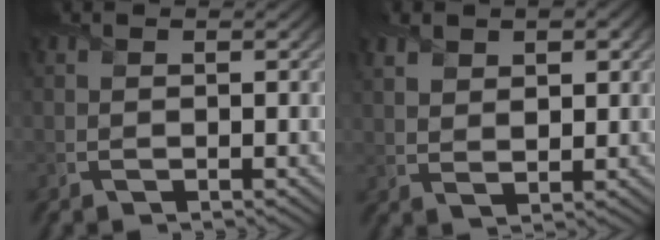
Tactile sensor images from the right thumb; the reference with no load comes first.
{"total": 5.6, "force": [2.8, 3.0, 3.7], "torque": [-0.076, 0.001, 0.052]}